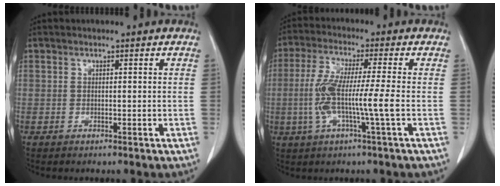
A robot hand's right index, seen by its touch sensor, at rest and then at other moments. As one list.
[{"total": 9.1, "force": [-1.5, -0.1, 9.0], "torque": [-0.184, 0.001, -0.033]}]